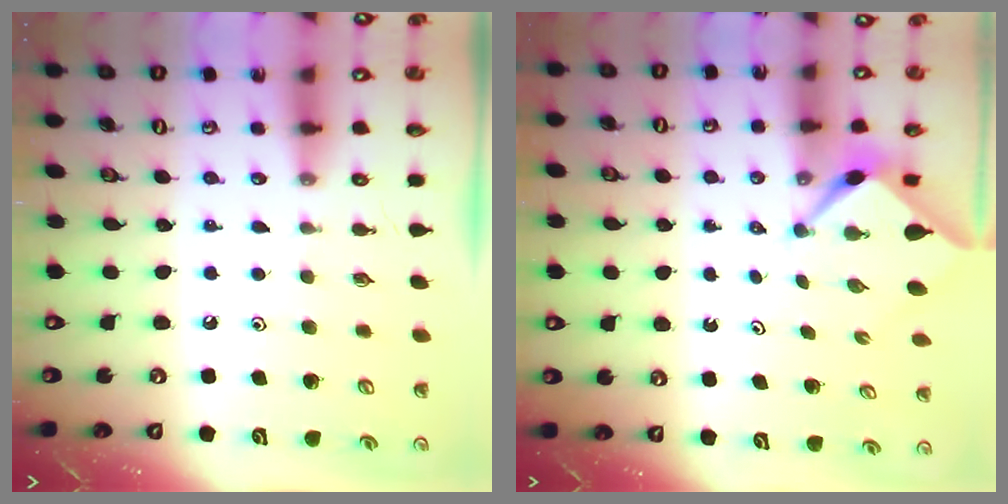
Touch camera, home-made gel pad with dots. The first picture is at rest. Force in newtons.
{"total": 2.5, "press": 2.4, "slide": 0.4}